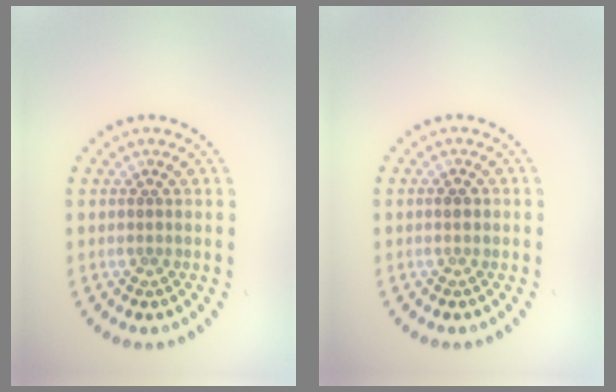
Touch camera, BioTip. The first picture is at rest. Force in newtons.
{"total": 1.1, "press": 1.1, "slide": 0.0}